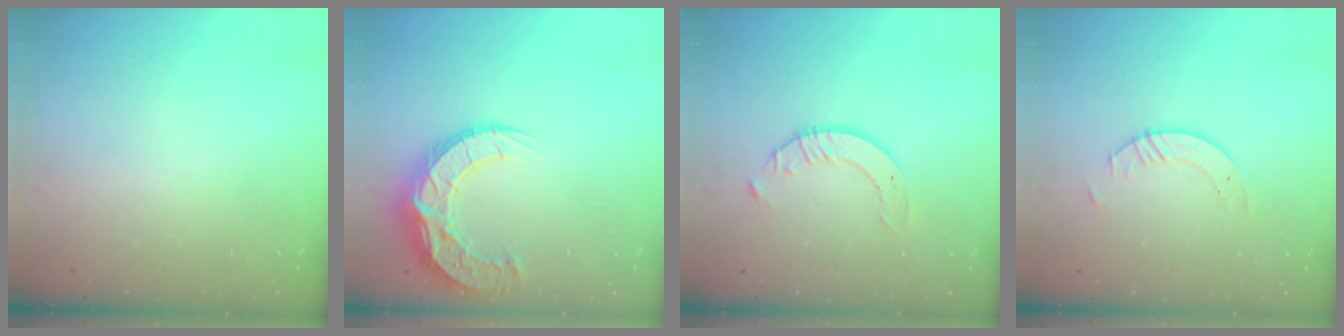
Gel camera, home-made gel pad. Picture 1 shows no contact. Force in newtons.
{"total": 15.1, "press": 15.1, "slide": 1.2}
{"total": 4.2, "press": 4.2, "slide": 0.5}
{"total": 3.5, "press": 3.5, "slide": 0.4}